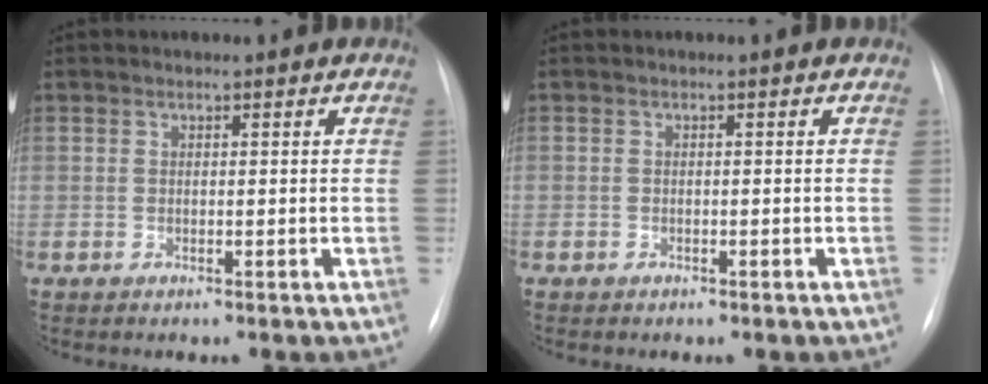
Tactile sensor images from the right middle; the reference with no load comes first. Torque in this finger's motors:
{"motor_torque": [1.06, -1.08, -0.34, -0.21]}